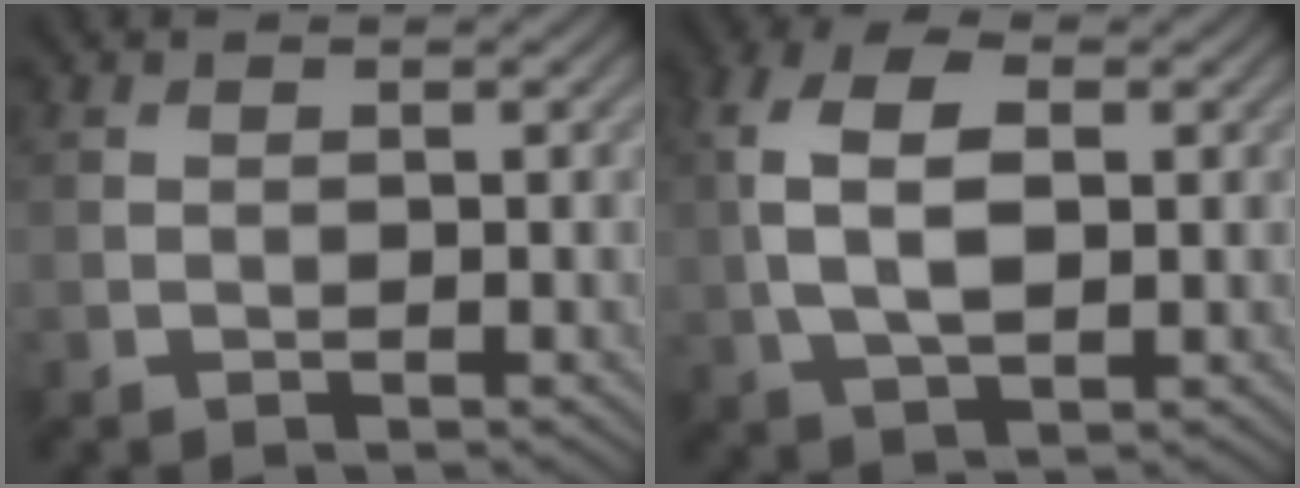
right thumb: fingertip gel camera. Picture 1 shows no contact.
{"total": 7.8, "force": [0.8, 4.3, 6.5], "torque": [-0.151, 0.008, 0.007]}